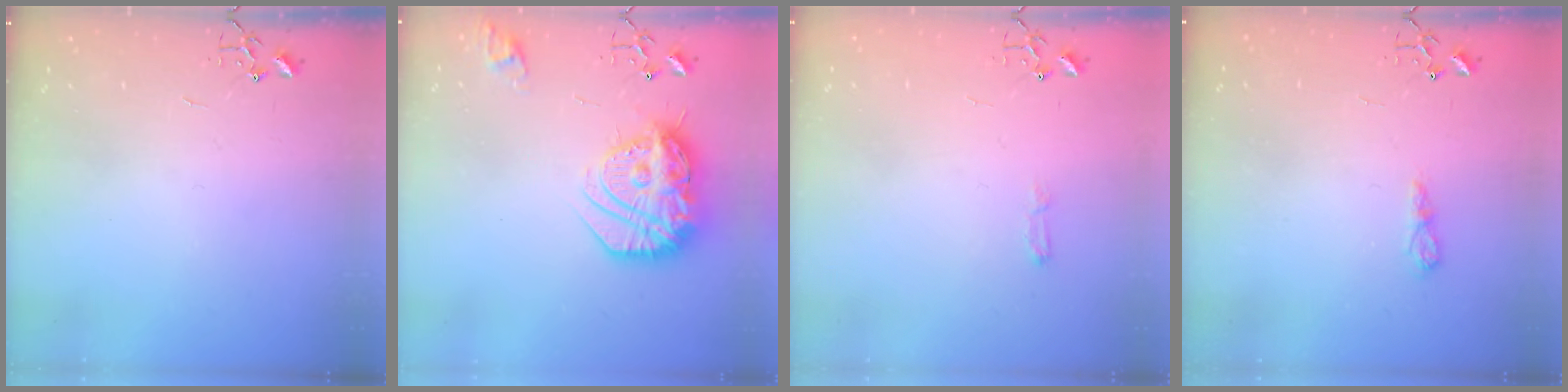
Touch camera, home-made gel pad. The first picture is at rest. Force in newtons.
{"total": 20.9, "press": 20.8, "slide": 1.7}
{"total": 3.8, "press": 3.8, "slide": 0.5}
{"total": 5.5, "press": 5.5, "slide": 0.6}